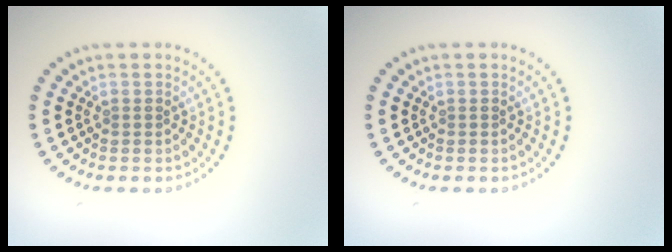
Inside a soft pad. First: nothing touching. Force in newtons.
{"total": 0.0}